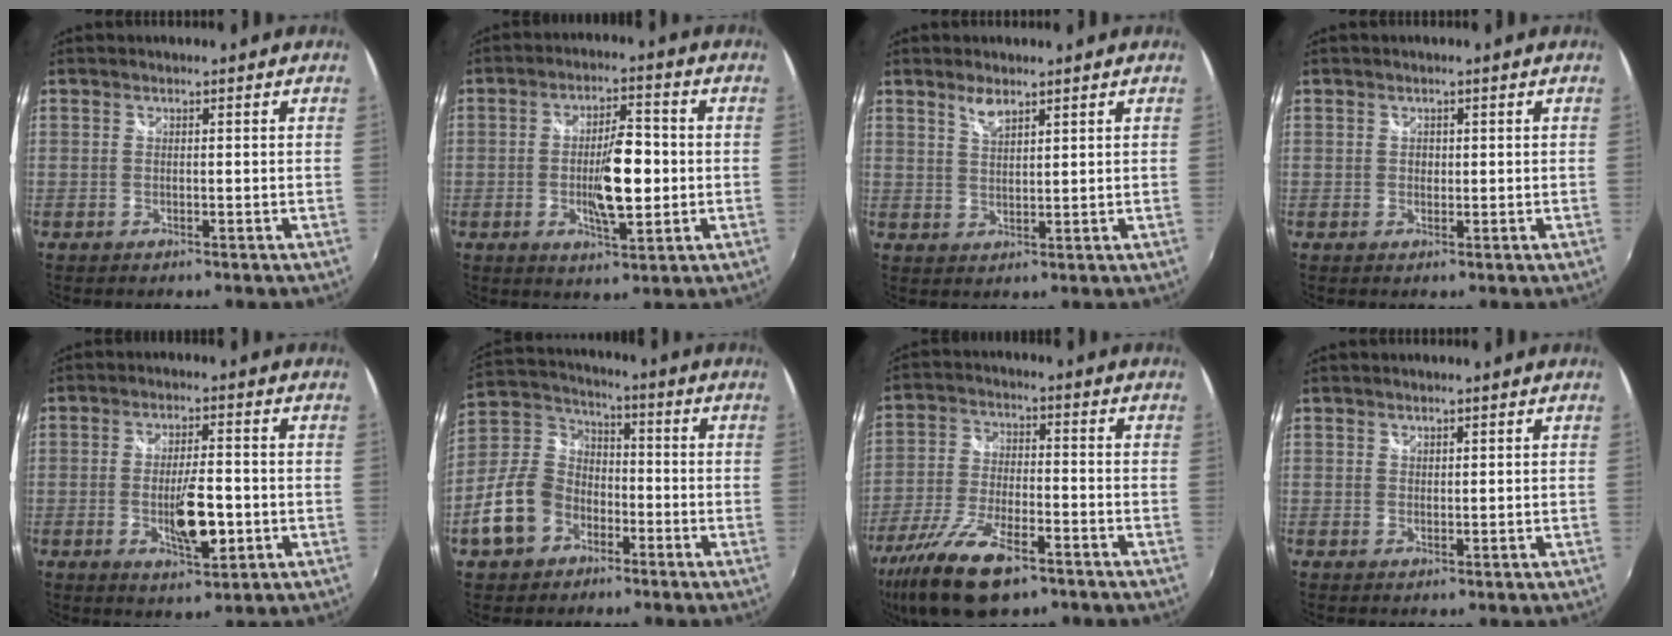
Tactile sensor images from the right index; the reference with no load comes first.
{"total": 9.9, "force": [-1.2, 3.2, 9.3], "torque": [-0.160, -0.002, -0.017]}
{"total": 3.2, "force": [2.4, 1.0, 1.9], "torque": [-0.033, 0.000, 0.044]}
{"total": 1.0, "force": [0.1, 1.0, 0.1], "torque": [0.002, 0.000, 0.000]}
{"total": 8.6, "force": [-1.9, 2.5, 8.0], "torque": [-0.140, -0.012, -0.029]}
{"total": 13.5, "force": [-5.8, 10.4, 6.4], "torque": [-0.164, 0.028, -0.094]}
{"total": 15.9, "force": [-10.2, 5.8, 10.7], "torque": [-0.233, -0.039, -0.190]}
{"total": 1.0, "force": [0.8, 0.5, 0.1], "torque": [0.002, 0.001, 0.015]}